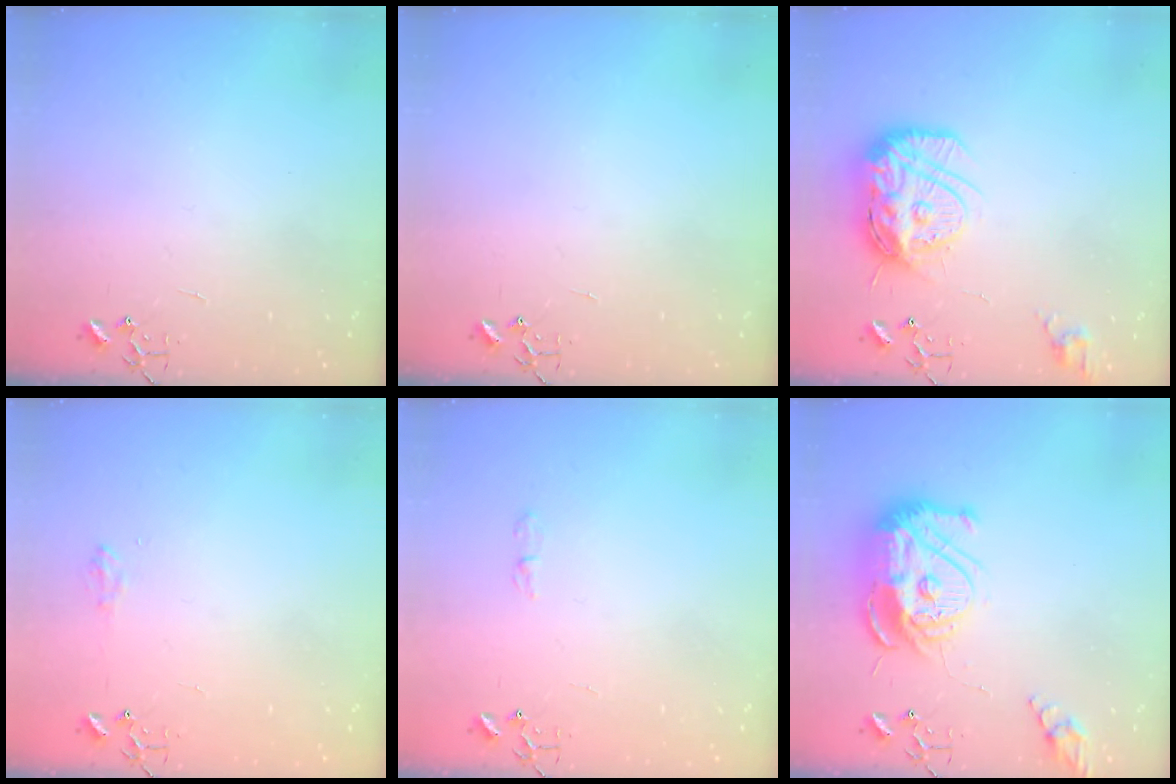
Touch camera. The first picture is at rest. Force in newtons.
{"total": 0.0}
{"total": 19.4, "press": 19.4, "slide": 1.7}
{"total": 8.1, "press": 8.0, "slide": 0.9}
{"total": 4.1, "press": 4.0, "slide": 0.8}
{"total": 19.6, "press": 19.5, "slide": 2.1}